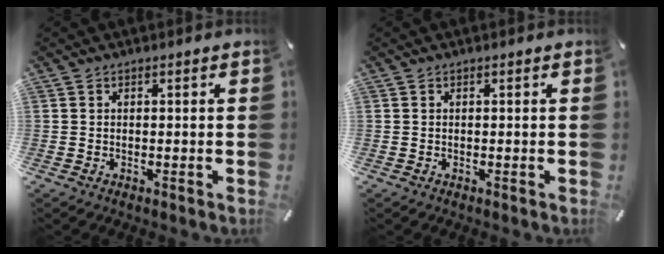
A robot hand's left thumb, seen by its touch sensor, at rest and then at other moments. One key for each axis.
{"total": 0.0}